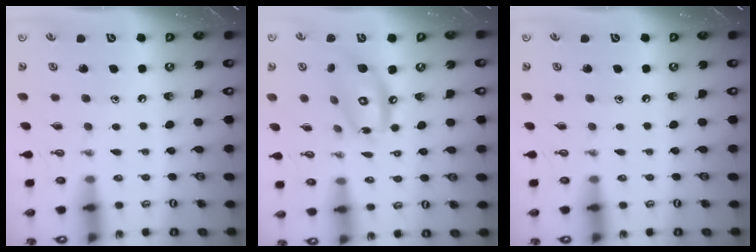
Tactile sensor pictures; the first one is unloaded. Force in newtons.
{"total": 13.5, "press": 13.4, "slide": 1.3}
{"total": 0.0}